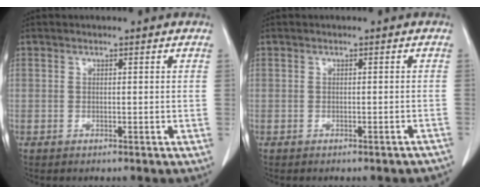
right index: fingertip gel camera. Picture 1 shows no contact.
{"total": 3.5, "force": [-3.3, 0.6, 1.1], "torque": [-0.010, -0.005, -0.035]}